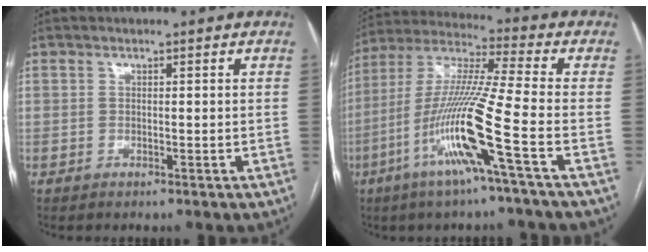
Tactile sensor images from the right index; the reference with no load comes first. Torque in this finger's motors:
{"motor_torque": [2.14, 0.00, 1.05, 0.21]}